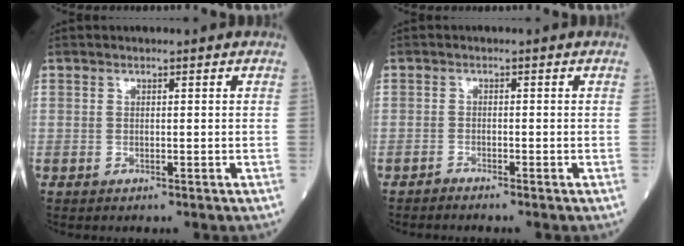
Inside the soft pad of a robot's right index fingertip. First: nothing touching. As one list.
[{"total": 1.0, "force": [-1.0, -0.2, 0.1], "torque": [-0.004, -0.001, -0.019]}]